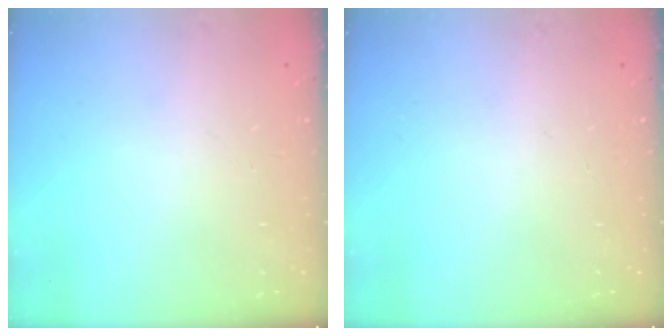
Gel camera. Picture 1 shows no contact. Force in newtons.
{"total": 0.0}